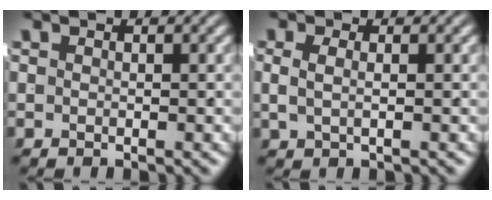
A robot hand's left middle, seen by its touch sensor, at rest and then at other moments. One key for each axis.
{"total": 1.3, "fx": 0.2, "fy": 0.0, "fz": 1.3, "tx": -0.026, "ty": -0.006, "tz": 0.011}